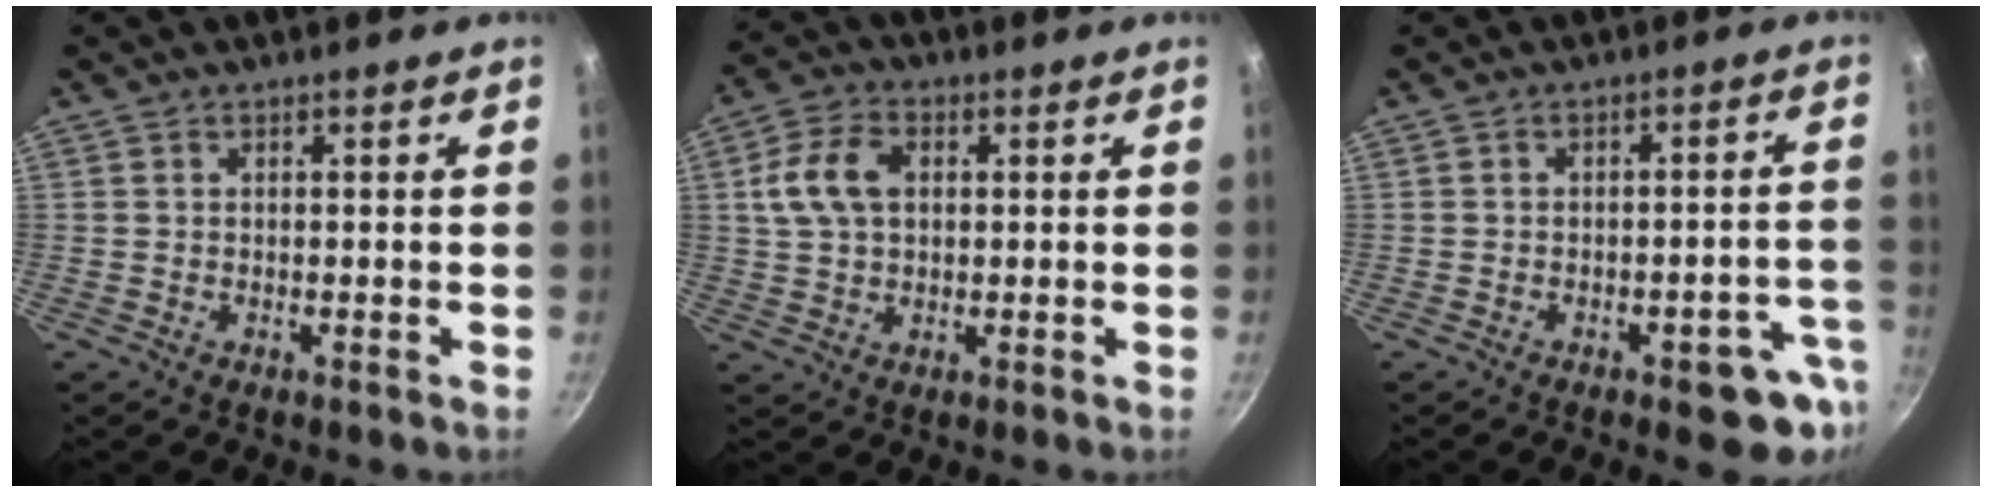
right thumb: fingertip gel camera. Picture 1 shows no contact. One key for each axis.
{"total": 8.8, "fx": 1.7, "fy": 5.9, "fz": 6.3, "tx": -0.122, "ty": 0.013, "tz": 0.031}
{"total": 8.8, "fx": -4.3, "fy": 2.9, "fz": 7.0, "tx": -0.069, "ty": 0.033, "tz": -0.048}